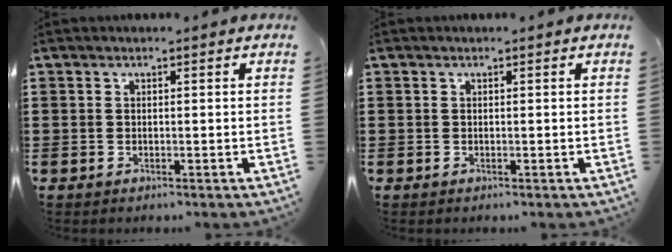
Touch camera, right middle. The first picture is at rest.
{"total": 0.0}